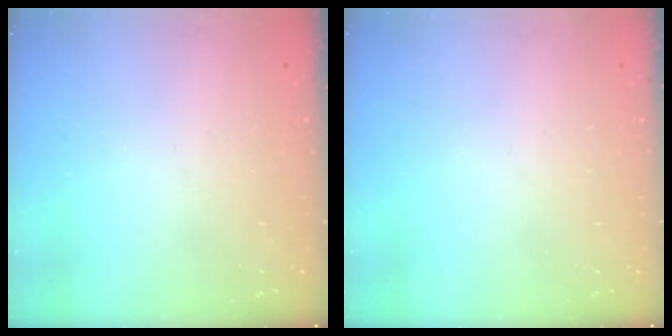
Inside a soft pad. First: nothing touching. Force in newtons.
{"total": 0.0}